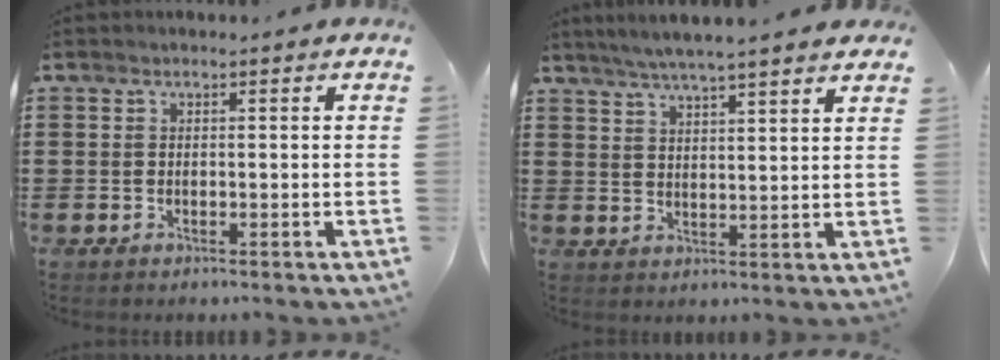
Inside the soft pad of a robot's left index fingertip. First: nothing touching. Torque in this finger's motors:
{"motor_torque": [2.14, 0.00, 0.86, 0.21]}